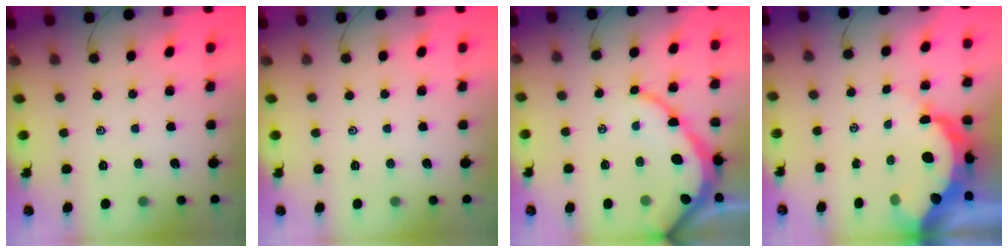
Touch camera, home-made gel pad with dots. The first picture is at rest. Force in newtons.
{"total": 0.0}
{"total": 9.7, "press": 9.7, "slide": 1.2}
{"total": 14.0, "press": 14.0, "slide": 1.2}